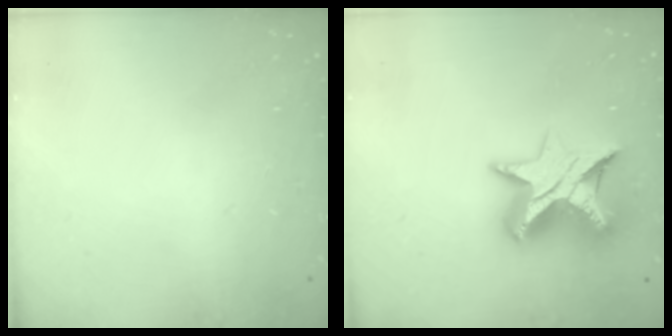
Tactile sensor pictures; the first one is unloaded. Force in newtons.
{"total": 12.9, "press": 12.9, "slide": 0.8}